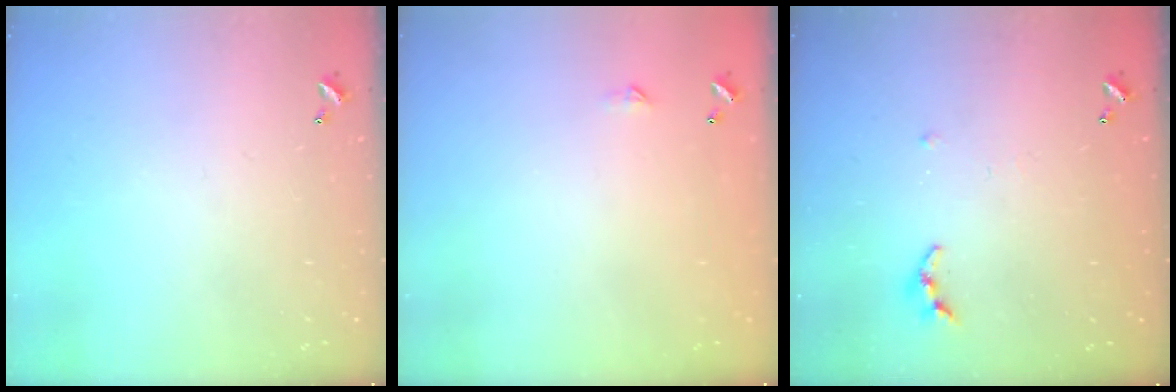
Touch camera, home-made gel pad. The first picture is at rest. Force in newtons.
{"total": 2.3, "press": 2.3, "slide": 0.4}
{"total": 4.0, "press": 3.9, "slide": 0.5}